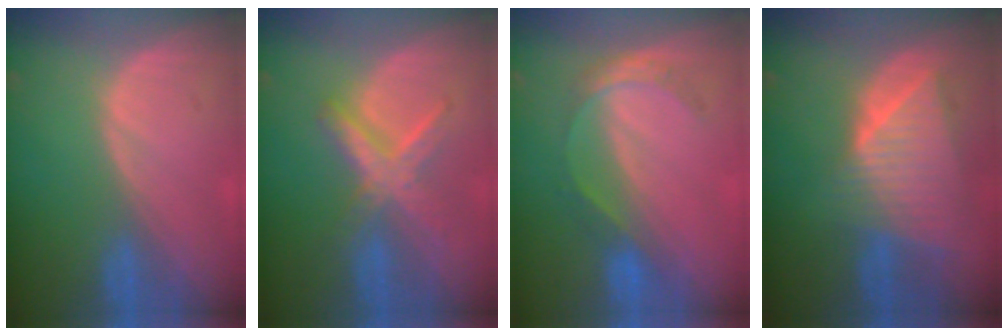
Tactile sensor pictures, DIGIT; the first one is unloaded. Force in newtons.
{"total": 5.9, "press": 5.9, "slide": 0.2}
{"total": 4.5, "press": 4.4, "slide": 0.7}
{"total": 9.0, "press": 7.9, "slide": 4.3}